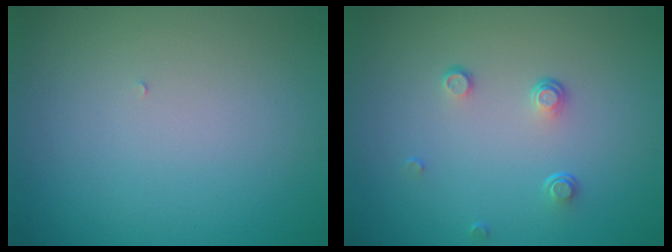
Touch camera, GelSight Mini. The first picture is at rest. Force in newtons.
{"total": 1.4, "press": 0.8, "slide": 1.2}